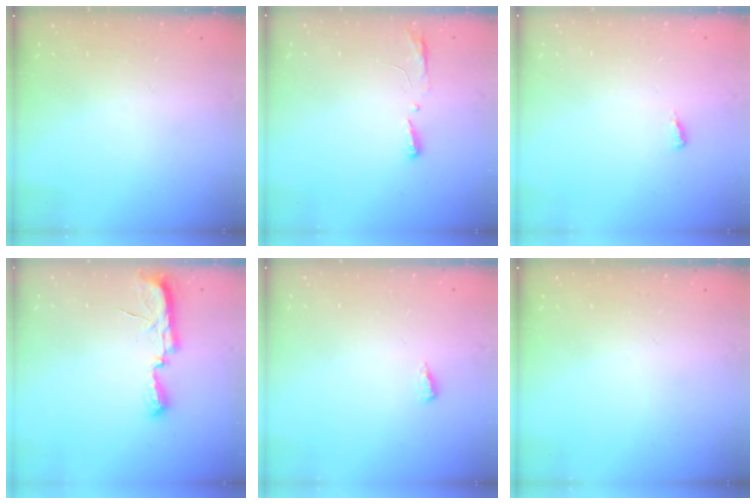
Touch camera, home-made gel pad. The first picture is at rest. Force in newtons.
{"total": 4.1, "press": 3.9, "slide": 1.2}
{"total": 3.7, "press": 3.7, "slide": 0.5}
{"total": 8.8, "press": 8.2, "slide": 3.2}
{"total": 4.3, "press": 4.2, "slide": 0.9}
{"total": 0.0}